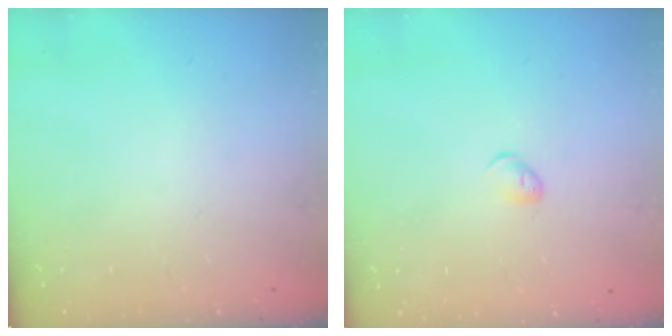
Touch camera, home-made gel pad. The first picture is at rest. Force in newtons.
{"total": 6.7, "press": 6.6, "slide": 1.2}